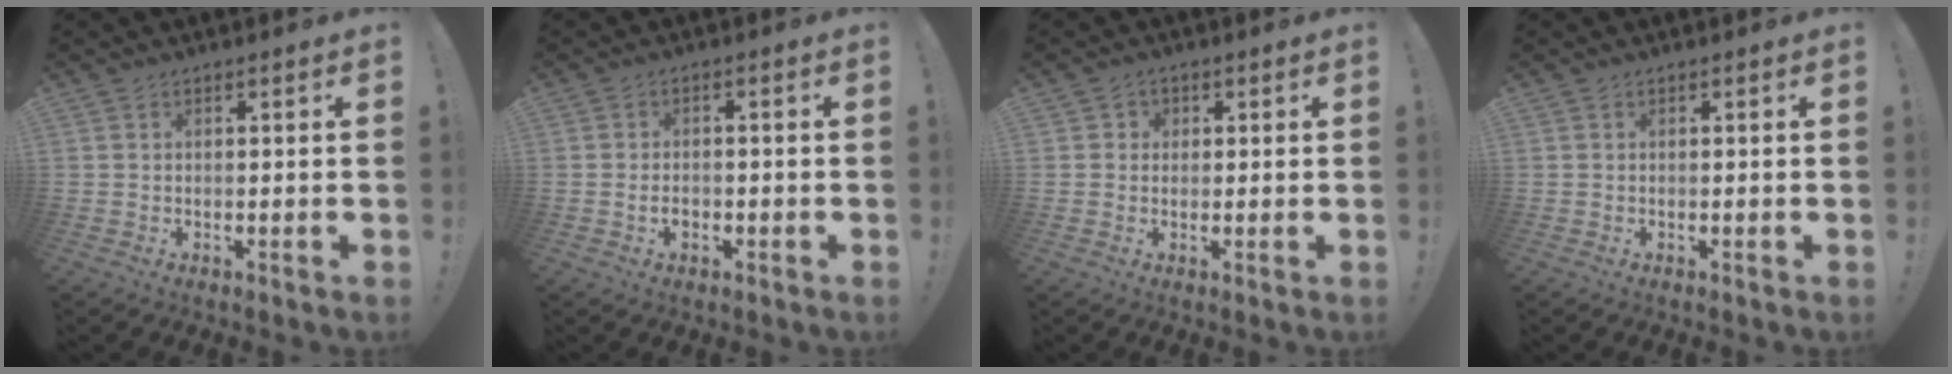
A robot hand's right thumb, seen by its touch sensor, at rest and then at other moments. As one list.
[{"total": 2.3, "force": [-1.0, 1.4, 1.6], "torque": [-0.023, -0.002, -0.022]}, {"total": 2.0, "force": [0.2, 2.0, 0.4], "torque": [-0.006, 0.002, 0.003]}, {"total": 0.0}]